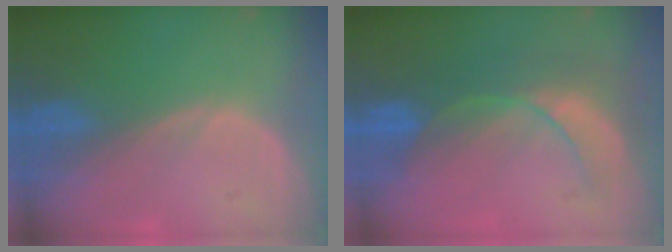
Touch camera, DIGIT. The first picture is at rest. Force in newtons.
{"total": 8.6, "press": 7.6, "slide": 4.0}